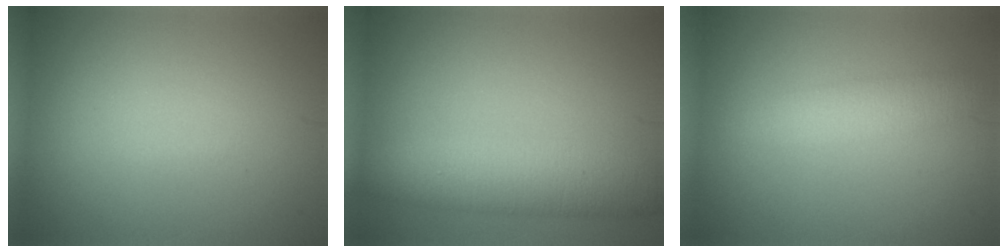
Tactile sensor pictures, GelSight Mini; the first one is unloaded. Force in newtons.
{"total": 5.3, "press": 5.3, "slide": 0.3}
{"total": 3.0, "press": 3.0, "slide": 0.1}